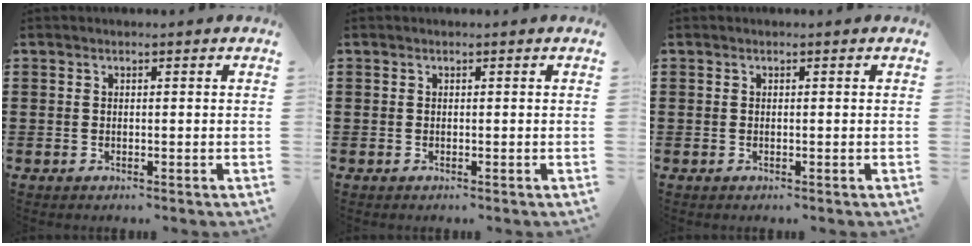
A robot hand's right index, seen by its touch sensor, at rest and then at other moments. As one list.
[{"total": 0.0}, {"total": 0.0}]